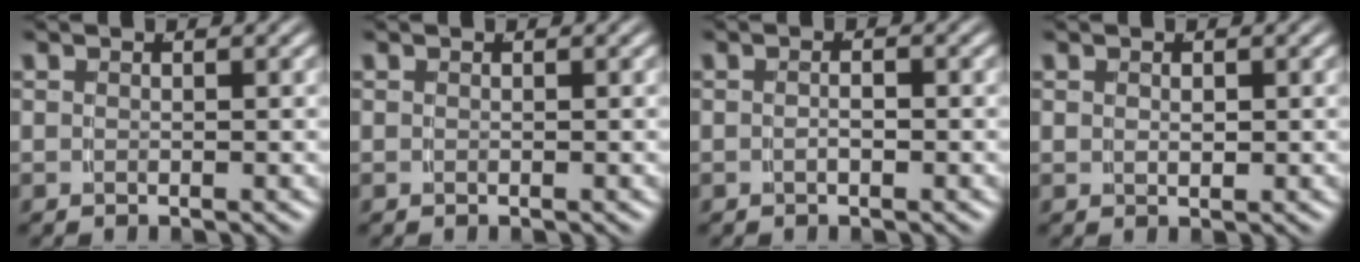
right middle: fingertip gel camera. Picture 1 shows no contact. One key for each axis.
{"total": 0.0}
{"total": 1.1, "fx": -0.7, "fy": 0.0, "fz": 0.8, "tx": -0.012, "ty": -0.003, "tz": -0.010}
{"total": 0.8, "fx": 0.1, "fy": 0.2, "fz": 0.8, "tx": -0.016, "ty": -0.010, "tz": 0.012}